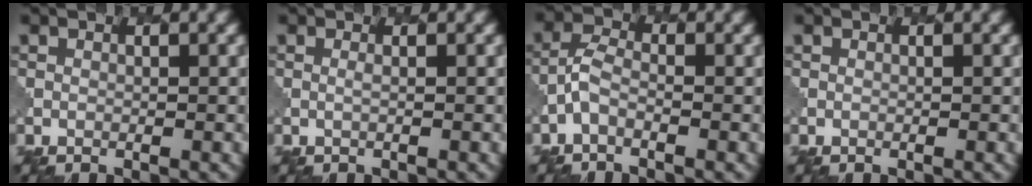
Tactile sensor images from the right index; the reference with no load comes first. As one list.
[{"total": 0.7, "force": [0.3, 0.2, 0.6], "torque": [-0.009, -0.004, 0.000]}, {"total": 1.7, "force": [-1.0, 0.8, 1.2], "torque": [-0.032, 0.004, -0.027]}, {"total": 0.0}]